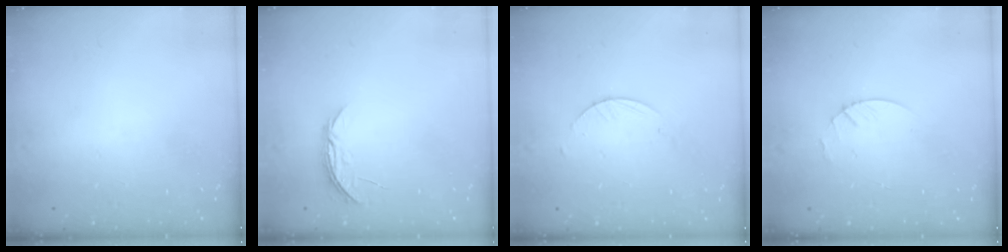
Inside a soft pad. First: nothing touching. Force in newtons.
{"total": 4.0, "press": 4.0, "slide": 0.5}
{"total": 1.8, "press": 1.8, "slide": 0.1}
{"total": 3.0, "press": 2.9, "slide": 0.3}